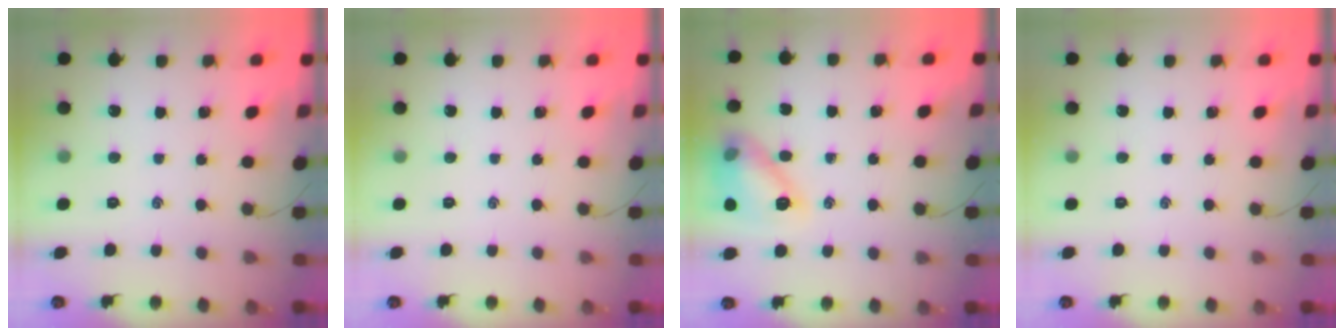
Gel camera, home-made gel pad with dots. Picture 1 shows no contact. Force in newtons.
{"total": 0.0}
{"total": 13.0, "press": 13.0, "slide": 0.4}
{"total": 0.0}